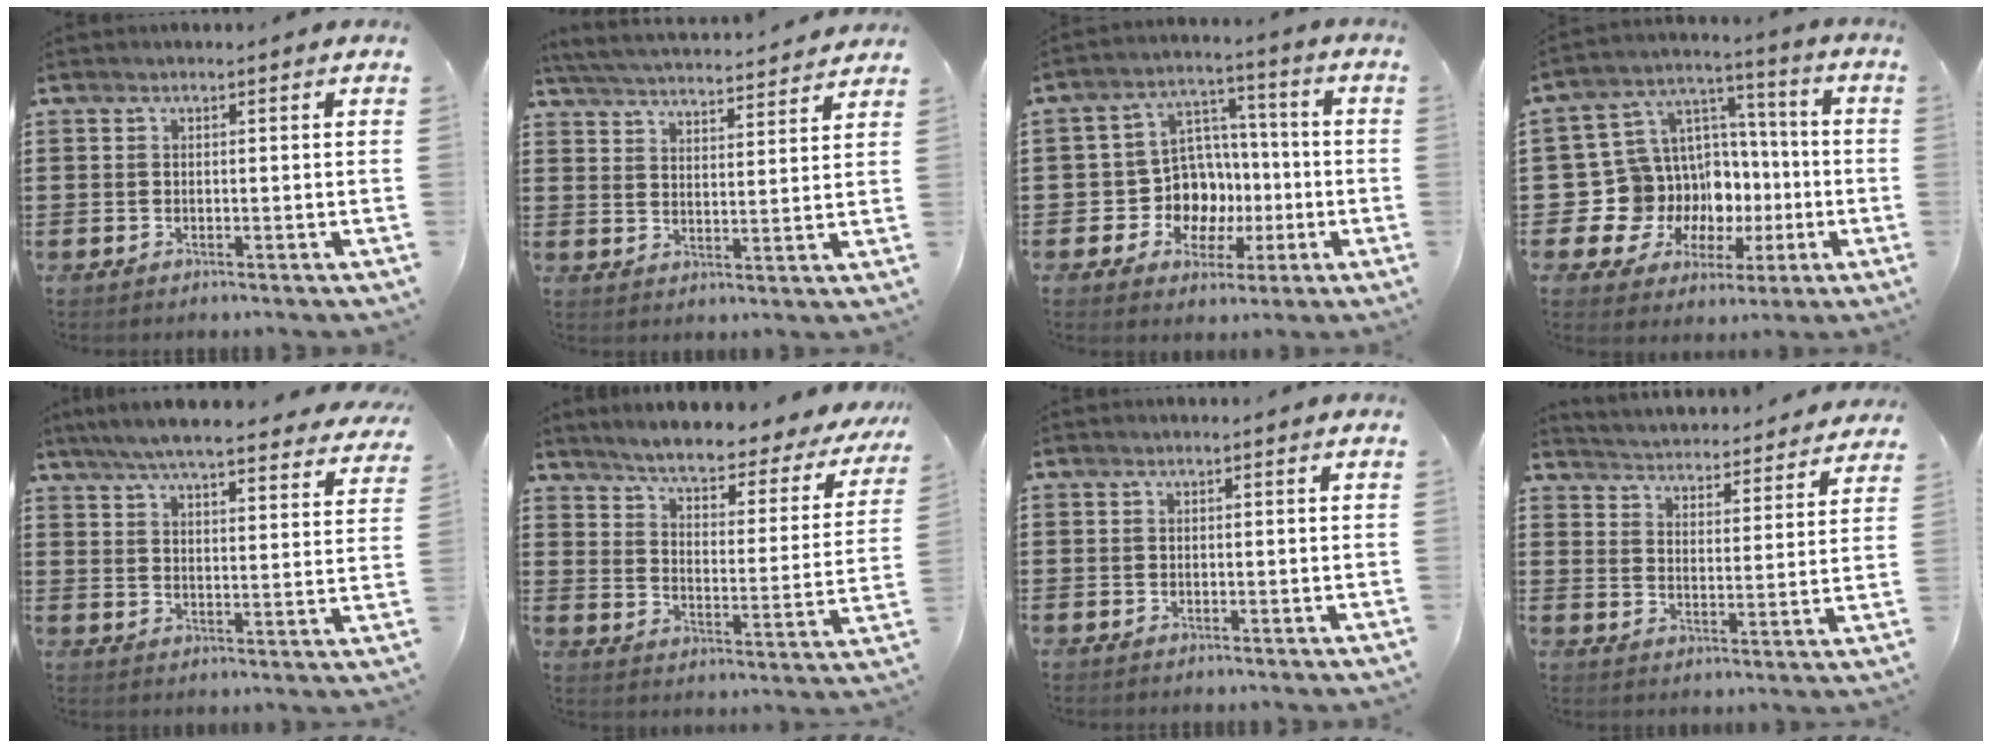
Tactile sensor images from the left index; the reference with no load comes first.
{"total": 4.6, "force": [4.6, -0.5, 0.6], "torque": [-0.032, -0.034, 0.076]}
{"total": 10.0, "force": [-1.4, 9.1, 4.0], "torque": [-0.095, 0.010, -0.017]}
{"total": 12.7, "force": [-2.9, 12.0, 3.3], "torque": [-0.130, -0.023, -0.024]}
{"total": 6.6, "force": [6.0, 0.0, 2.6], "torque": [-0.072, -0.030, 0.106]}
{"total": 5.2, "force": [4.6, 0.4, 2.3], "torque": [-0.068, -0.035, 0.070]}
{"total": 0.0}
{"total": 3.6, "force": [3.5, -0.4, -0.4], "torque": [-0.018, -0.036, 0.054]}